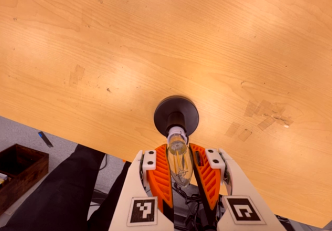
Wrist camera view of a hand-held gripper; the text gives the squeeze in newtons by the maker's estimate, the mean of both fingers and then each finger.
{"total": 13.2, "left": 12.7, "right": 13.6}